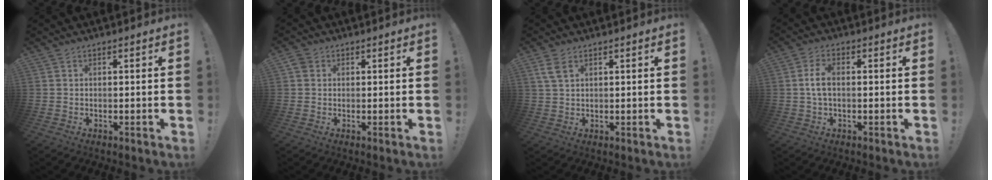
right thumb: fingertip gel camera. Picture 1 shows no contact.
{"total": 2.5, "force": [1.1, 2.0, 1.0], "torque": [-0.014, 0.001, 0.021]}
{"total": 4.4, "force": [2.3, 2.3, 2.9], "torque": [-0.057, -0.004, 0.045]}
{"total": 4.9, "force": [0.3, 2.3, 4.3], "torque": [-0.087, 0.003, 0.003]}